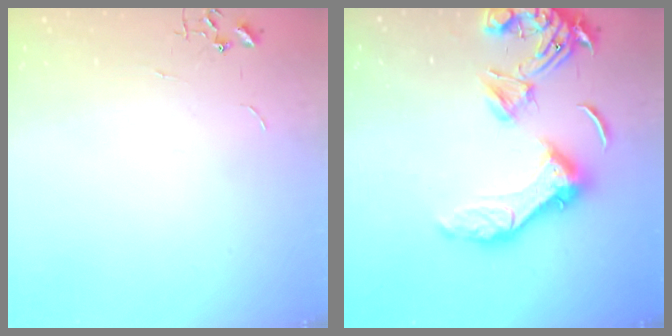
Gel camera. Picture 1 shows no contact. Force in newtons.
{"total": 20.0, "press": 19.8, "slide": 2.9}